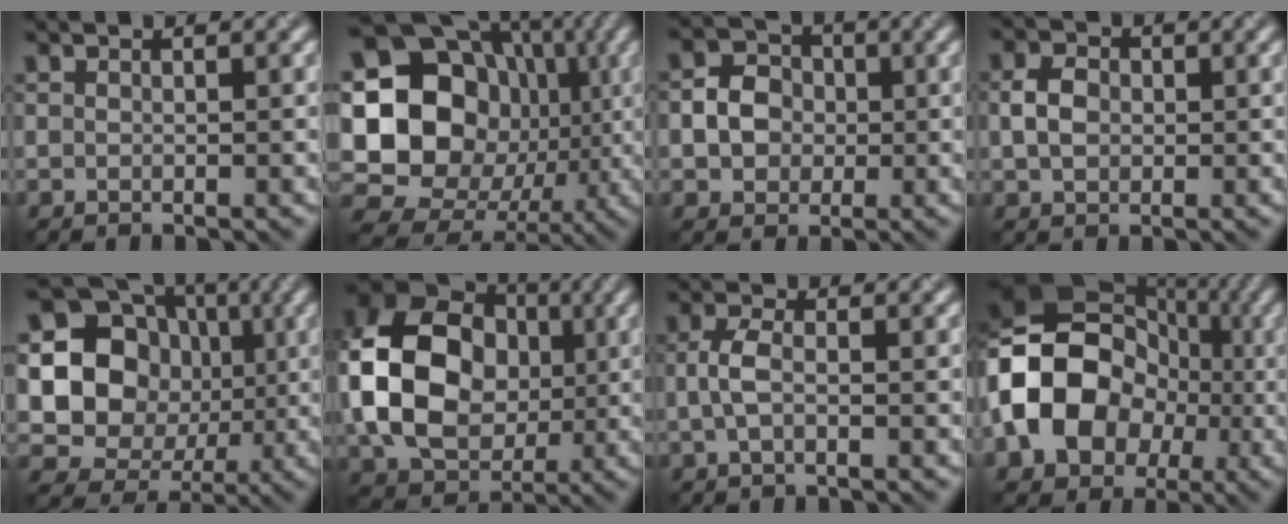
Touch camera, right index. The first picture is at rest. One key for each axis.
{"total": 21.5, "fx": 0.9, "fy": 19.2, "fz": 9.7, "tx": -0.200, "ty": 0.046, "tz": -0.016}
{"total": 4.1, "fx": -0.2, "fy": 3.6, "fz": 2.0, "tx": -0.022, "ty": 0.003, "tz": -0.015}
{"total": 3.1, "fx": 0.1, "fy": 2.5, "fz": 1.9, "tx": -0.040, "ty": 0.004, "tz": -0.003}
{"total": 17.4, "fx": 1.7, "fy": 16.0, "fz": 6.7, "tx": -0.158, "ty": 0.029, "tz": 0.003}
{"total": 15.0, "fx": 0.2, "fy": 11.6, "fz": 9.5, "tx": -0.206, "ty": 0.000, "tz": 0.002}
{"total": 2.3, "fx": -0.3, "fy": 1.0, "fz": 2.0, "tx": -0.048, "ty": 0.004, "tz": -0.010}
{"total": 15.4, "fx": -2.3, "fy": 12.1, "fz": 9.2, "tx": -0.187, "ty": 0.013, "tz": -0.063}